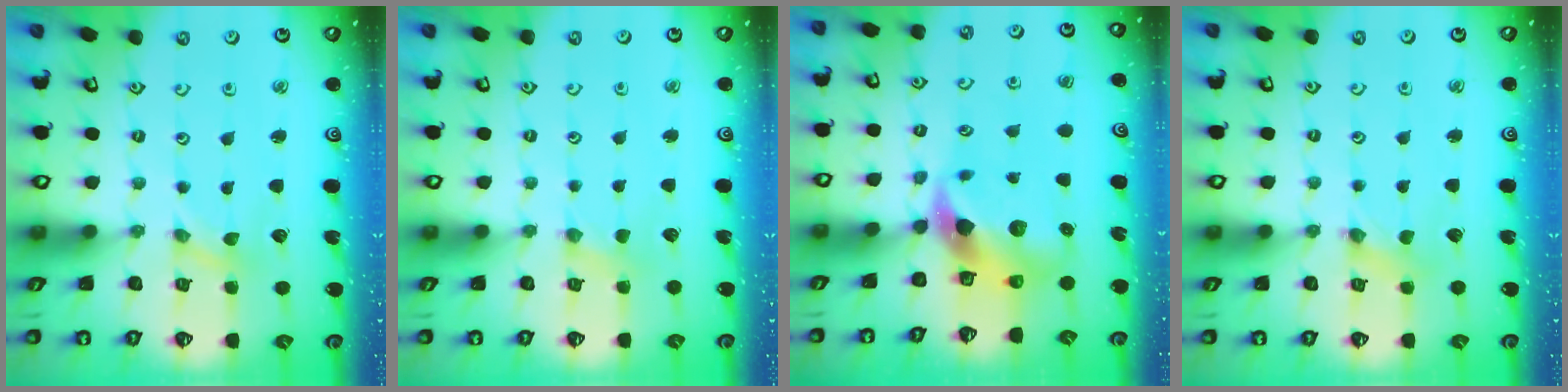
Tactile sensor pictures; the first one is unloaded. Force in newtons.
{"total": 1.8, "press": 1.7, "slide": 0.4}
{"total": 9.9, "press": 9.8, "slide": 1.5}
{"total": 2.2, "press": 2.2, "slide": 0.3}